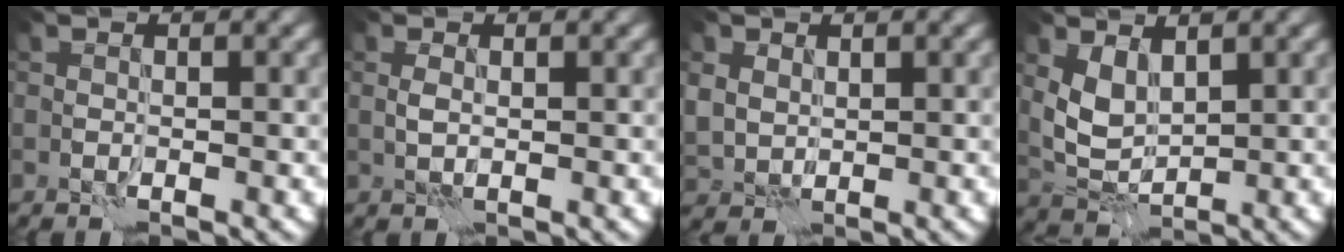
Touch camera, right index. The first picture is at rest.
{"total": 0.7, "force": [0.3, 0.3, 0.5], "torque": [-0.016, -0.002, 0.006]}
{"total": 2.7, "force": [1.3, 2.2, 0.8], "torque": [-0.026, -0.004, 0.027]}
{"total": 3.0, "force": [1.6, 1.7, 1.9], "torque": [-0.044, -0.008, 0.037]}